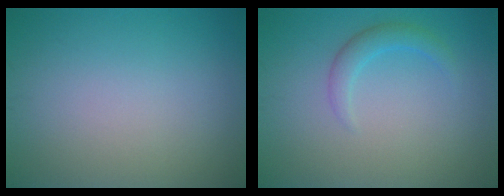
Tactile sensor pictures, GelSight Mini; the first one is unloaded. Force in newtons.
{"total": 1.9, "press": 1.9, "slide": 0.1}